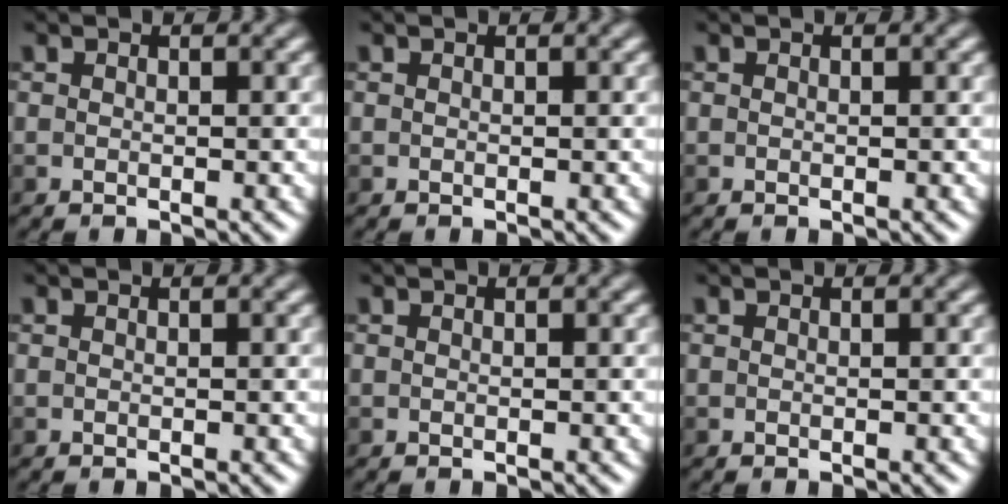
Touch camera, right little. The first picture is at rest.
{"total": 0.0}
{"total": 0.0}
{"total": 0.0}
{"total": 0.0}
{"total": 0.0}